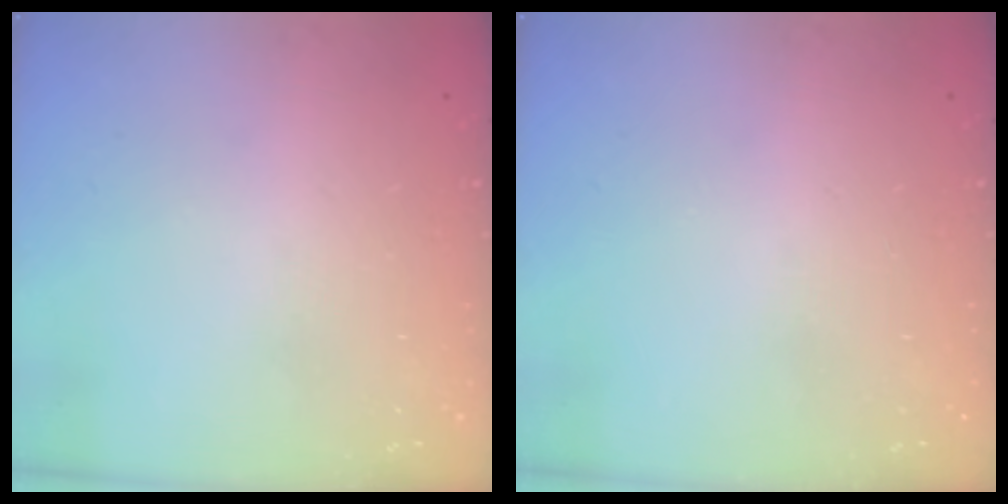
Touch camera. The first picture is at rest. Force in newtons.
{"total": 0.0}